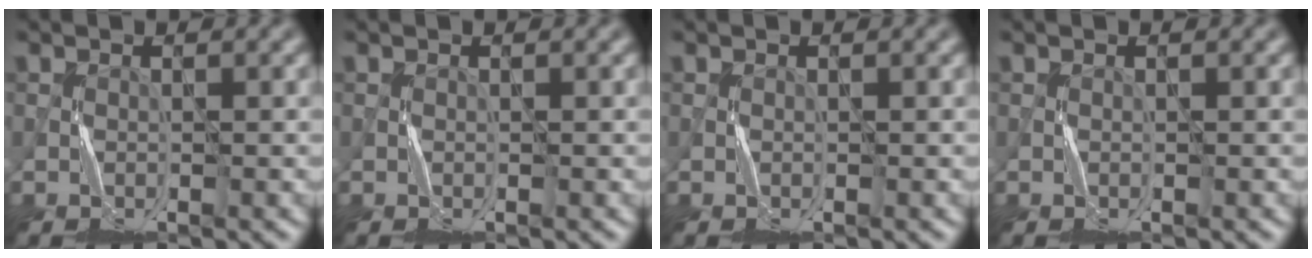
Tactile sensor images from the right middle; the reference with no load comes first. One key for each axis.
{"total": 0.0}
{"total": 0.0}
{"total": 0.0}